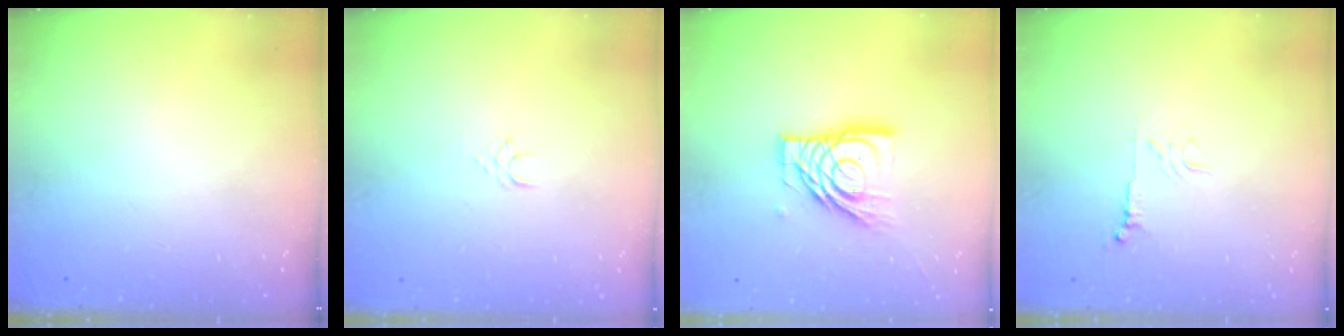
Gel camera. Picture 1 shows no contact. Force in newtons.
{"total": 4.8, "press": 4.8, "slide": 0.3}
{"total": 14.2, "press": 14.1, "slide": 1.6}
{"total": 5.4, "press": 5.3, "slide": 0.7}